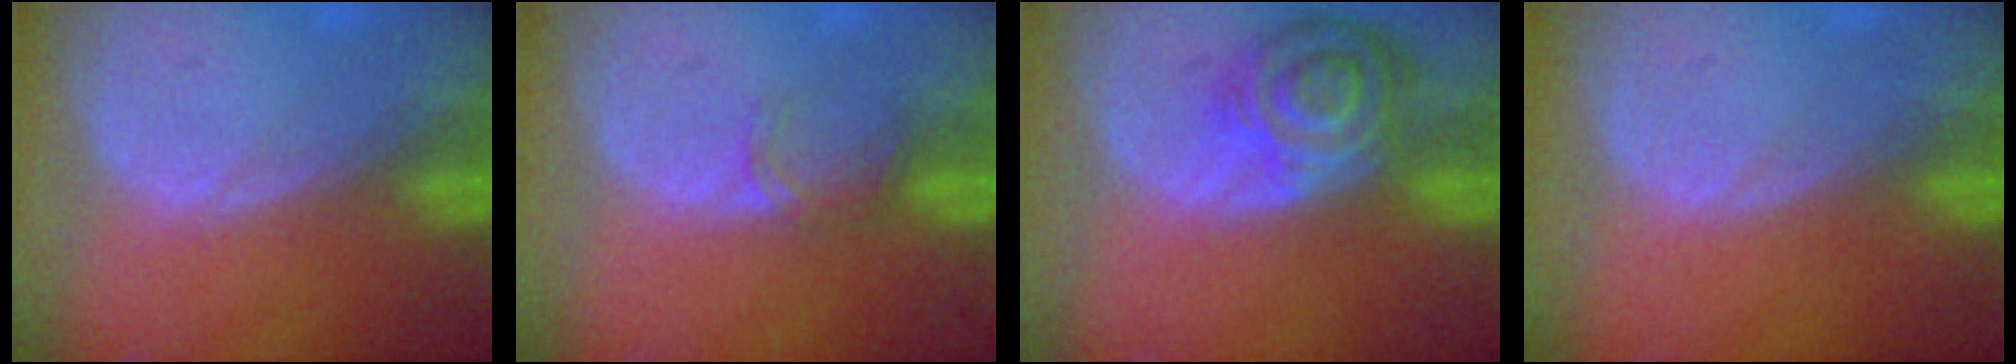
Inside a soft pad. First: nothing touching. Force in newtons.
{"total": 1.9, "press": 1.9, "slide": 0.3}
{"total": 8.4, "press": 7.4, "slide": 3.9}
{"total": 0.0}